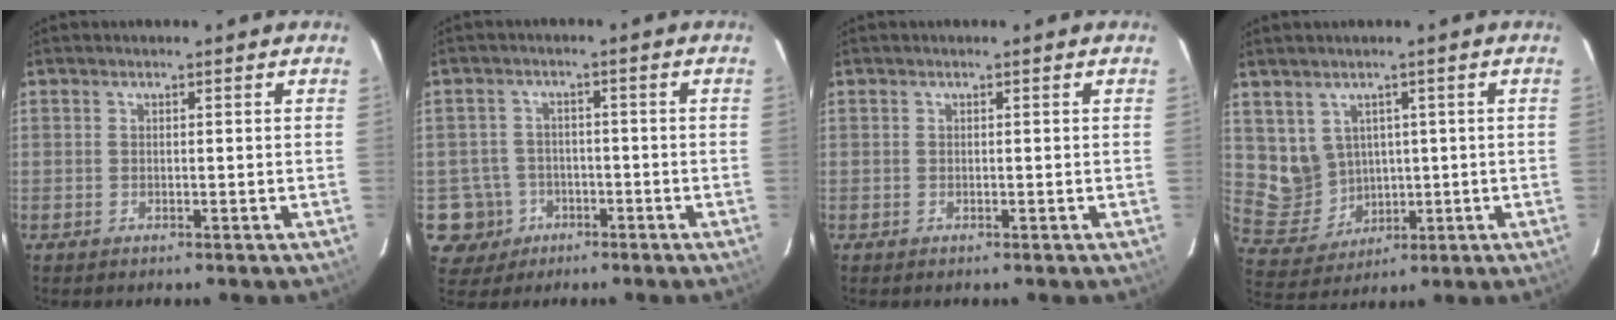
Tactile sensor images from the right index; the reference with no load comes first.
{"total": 6.7, "force": [-2.5, 6.2, 0.4], "torque": [-0.027, 0.025, -0.035]}
{"total": 0.0}
{"total": 7.8, "force": [2.1, 7.3, 1.6], "torque": [-0.046, 0.005, 0.065]}